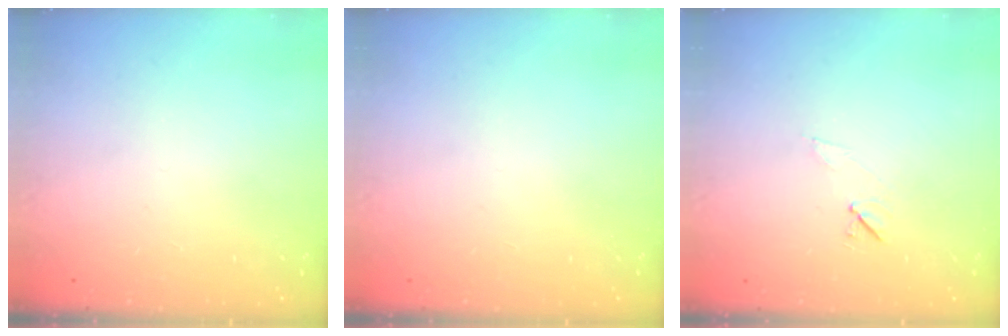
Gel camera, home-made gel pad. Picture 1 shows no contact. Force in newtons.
{"total": 0.0}
{"total": 5.2, "press": 4.7, "slide": 2.1}